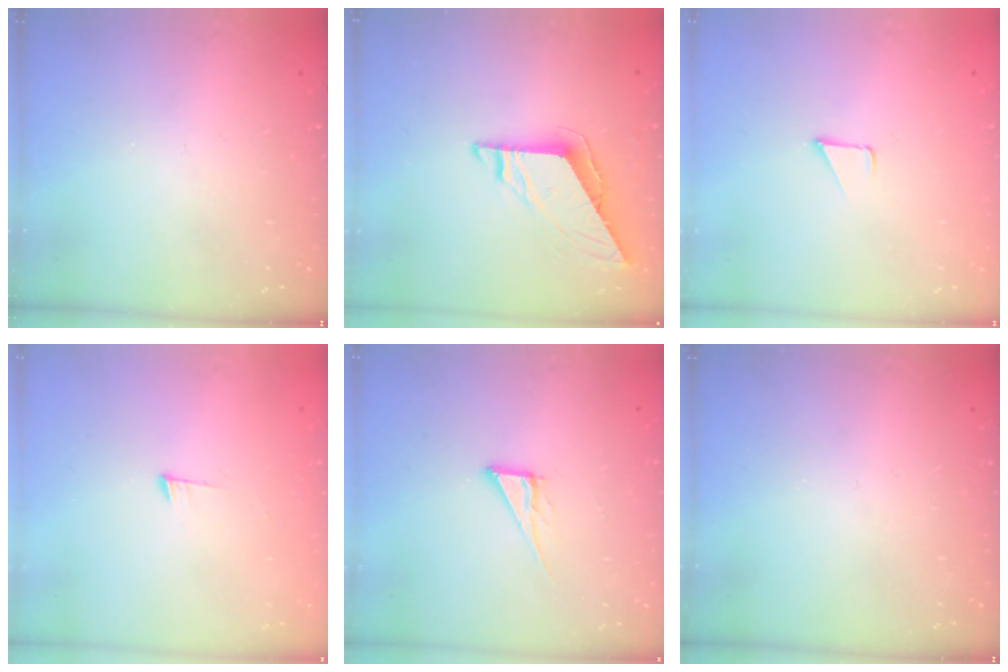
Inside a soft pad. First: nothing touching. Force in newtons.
{"total": 7.7, "press": 7.6, "slide": 0.6}
{"total": 1.7, "press": 1.7, "slide": 0.1}
{"total": 3.5, "press": 3.5, "slide": 0.5}
{"total": 6.8, "press": 6.8, "slide": 0.2}
{"total": 0.0}